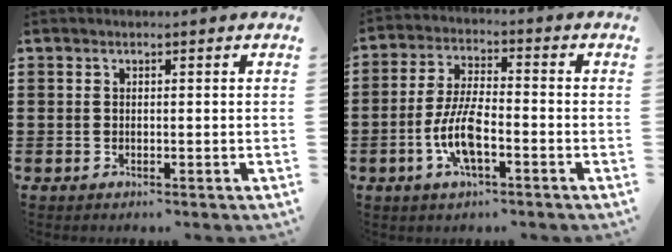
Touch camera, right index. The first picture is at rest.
{"total": 7.9, "force": [-2.7, 2.6, 7.0], "torque": [-0.162, -0.013, -0.057]}